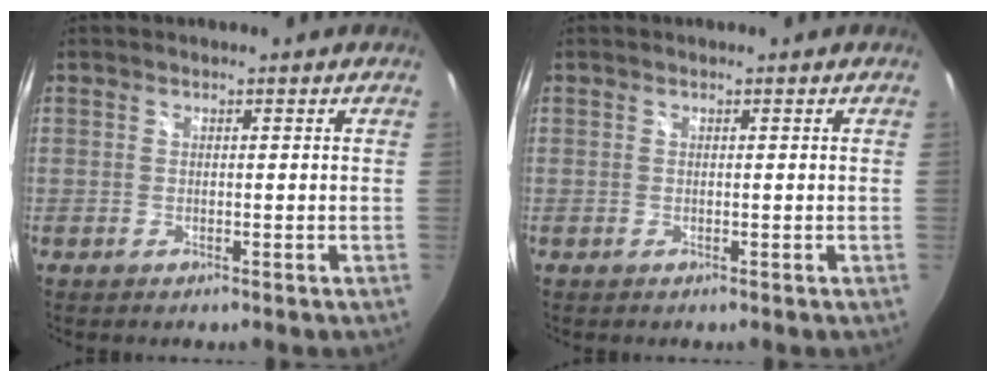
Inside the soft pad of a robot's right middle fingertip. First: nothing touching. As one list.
[{"total": 0.0}]